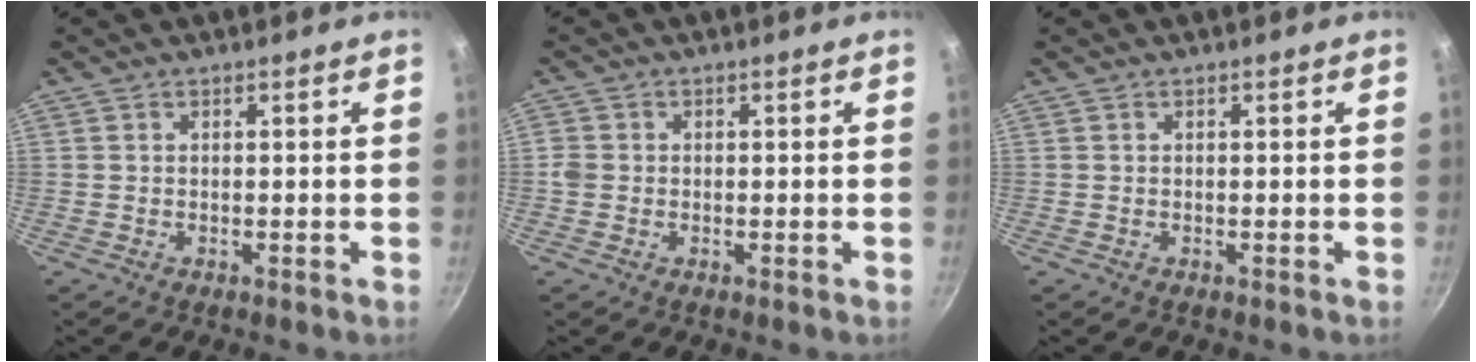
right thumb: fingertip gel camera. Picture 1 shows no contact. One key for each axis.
{"total": 2.1, "fx": -0.2, "fy": 1.9, "fz": 0.9, "tx": -0.015, "ty": 0.003, "tz": -0.005}
{"total": 0.0}